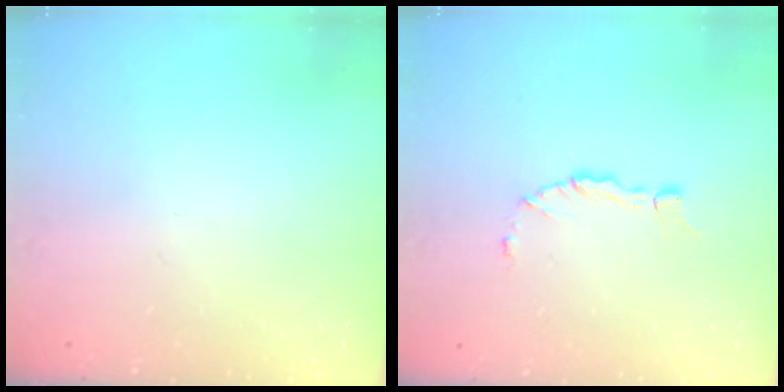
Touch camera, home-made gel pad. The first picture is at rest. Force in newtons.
{"total": 3.7, "press": 3.7, "slide": 0.1}